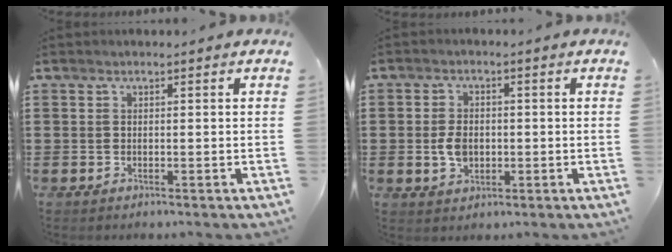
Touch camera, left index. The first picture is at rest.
{"total": 4.0, "force": [-0.3, 2.7, 3.0], "torque": [-0.059, -0.001, -0.008]}